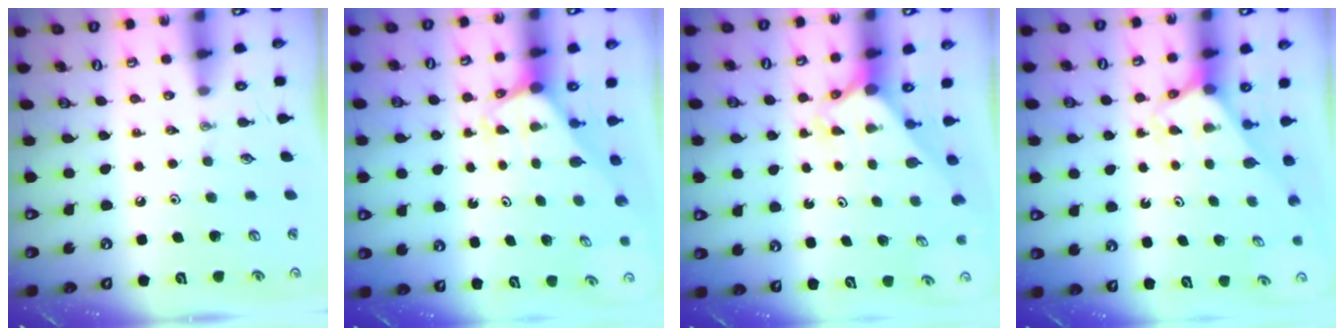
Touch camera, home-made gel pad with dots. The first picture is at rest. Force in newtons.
{"total": 1.9, "press": 1.9, "slide": 0.1}
{"total": 2.6, "press": 2.6, "slide": 0.2}
{"total": 2.7, "press": 2.7, "slide": 0.1}